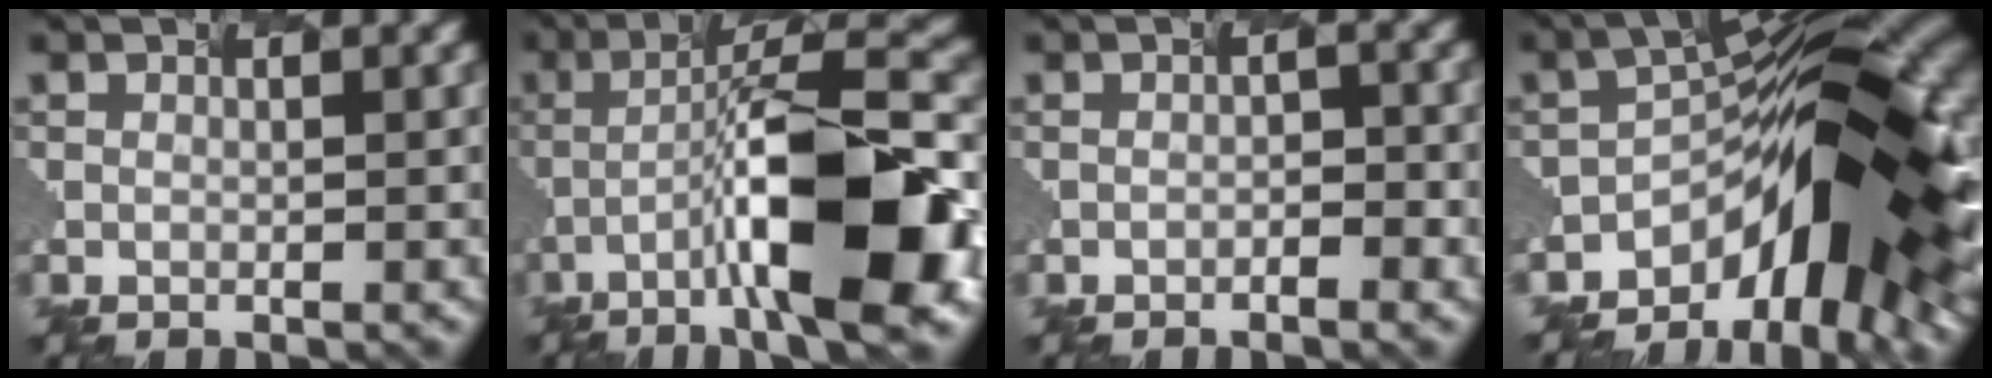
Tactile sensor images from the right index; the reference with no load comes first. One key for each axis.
{"total": 12.1, "fx": -5.1, "fy": 2.2, "fz": 10.8, "tx": -0.193, "ty": 0.004, "tz": -0.060}
{"total": 1.2, "fx": -1.1, "fy": -0.6, "fz": -0.1, "tx": -0.015, "ty": -0.001, "tz": -0.001}
{"total": 11.7, "fx": -7.0, "fy": 3.8, "fz": 8.6, "tx": -0.126, "ty": -0.001, "tz": -0.106}